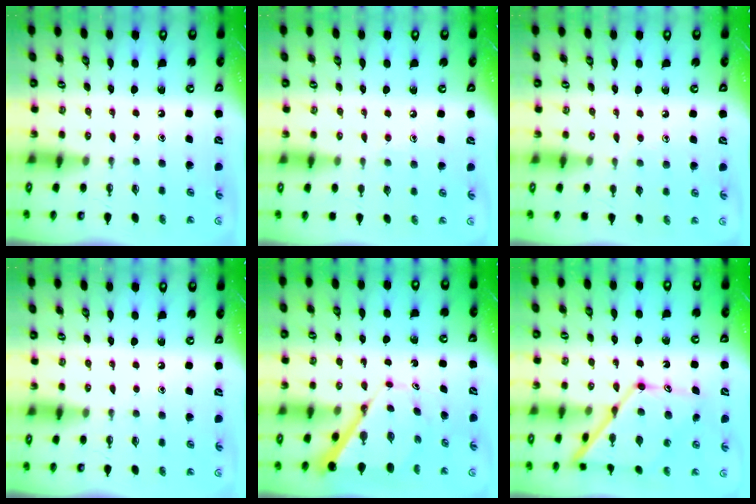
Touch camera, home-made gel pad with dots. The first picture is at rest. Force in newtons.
{"total": 4.5, "press": 4.5, "slide": 0.5}
{"total": 5.1, "press": 5.0, "slide": 0.6}
{"total": 0.0}
{"total": 7.8, "press": 7.8, "slide": 0.7}
{"total": 14.4, "press": 14.3, "slide": 1.1}